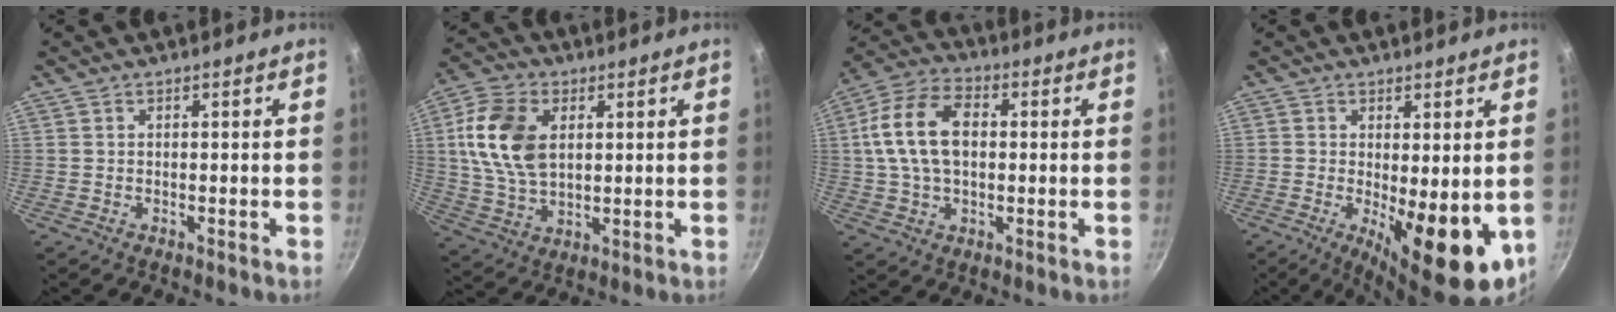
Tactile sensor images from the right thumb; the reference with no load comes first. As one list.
[{"total": 13.7, "force": [3.0, 8.8, 10.1], "torque": [-0.184, -0.003, 0.055]}, {"total": 14.1, "force": [1.6, 9.0, 10.7], "torque": [-0.188, 0.023, 0.017]}, {"total": 12.3, "force": [-1.8, 4.4, 11.3], "torque": [-0.143, -0.015, -0.013]}]